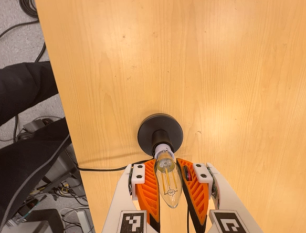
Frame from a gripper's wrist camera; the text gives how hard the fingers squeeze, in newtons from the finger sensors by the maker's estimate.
{"total": 20.3, "left": 18.9, "right": 21.6}